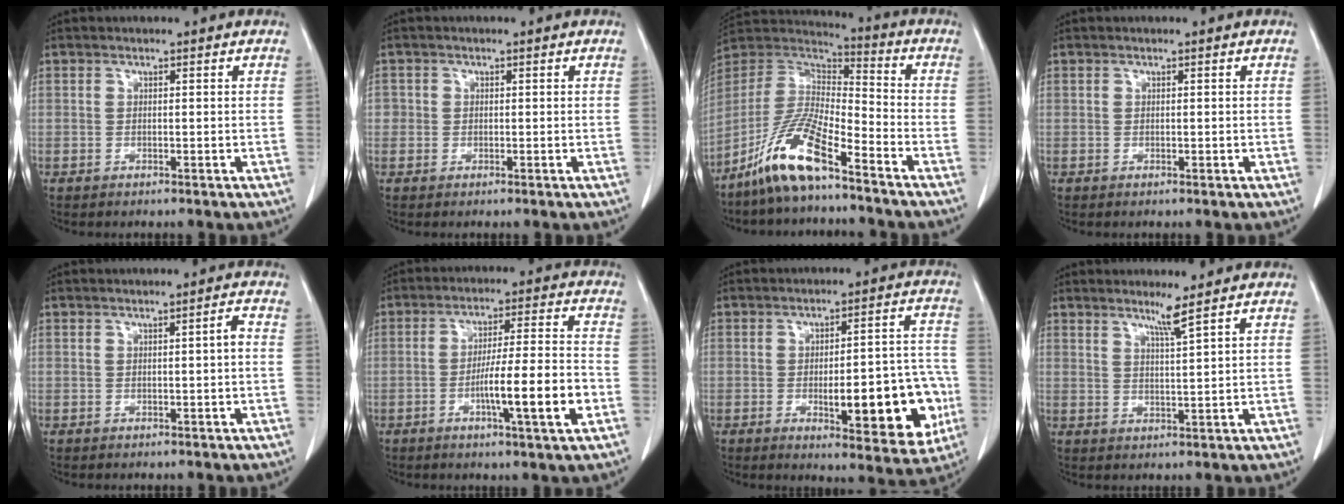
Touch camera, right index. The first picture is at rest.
{"total": 1.4, "force": [0.0, 1.4, 0.2], "torque": [0.010, 0.005, -0.004]}
{"total": 12.8, "force": [-8.6, 2.2, 9.2], "torque": [-0.194, 0.001, -0.167]}
{"total": 0.0}
{"total": 1.3, "force": [-0.1, -0.1, 1.3], "torque": [-0.021, 0.003, 0.001]}
{"total": 11.2, "force": [-3.7, 0.0, 10.5], "torque": [-0.171, -0.002, -0.062]}
{"total": 15.3, "force": [-3.9, 4.5, 14.1], "torque": [-0.156, 0.020, -0.041]}
{"total": 3.1, "force": [2.2, -1.2, 1.8], "torque": [-0.034, -0.012, 0.043]}